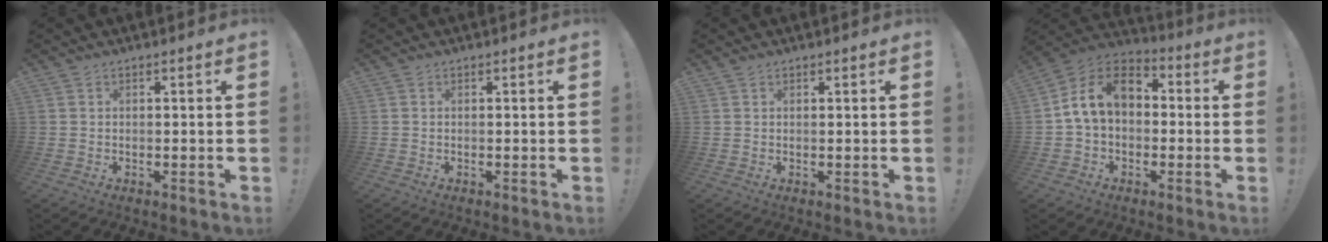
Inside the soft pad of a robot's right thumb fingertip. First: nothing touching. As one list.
[{"total": 0.0}, {"total": 0.0}, {"total": 13.4, "force": [2.2, 9.4, 9.3], "torque": [-0.159, 0.015, 0.043]}]